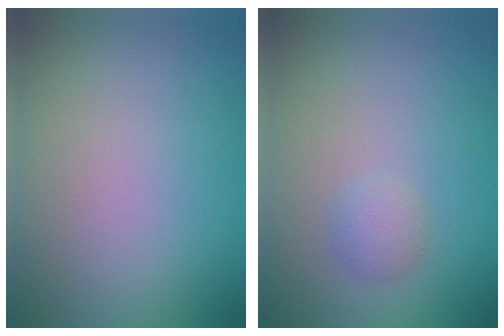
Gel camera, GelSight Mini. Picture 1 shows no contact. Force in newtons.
{"total": 1.5, "press": 1.5, "slide": 0.0}